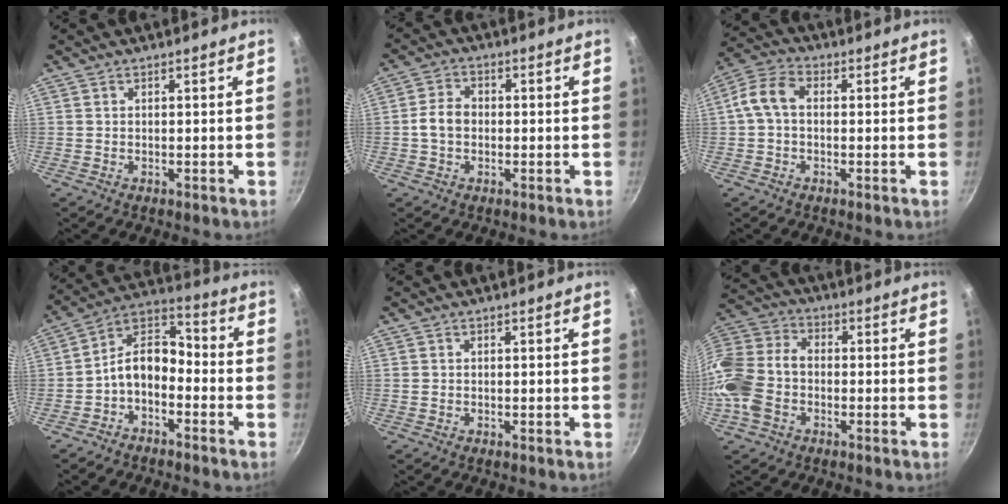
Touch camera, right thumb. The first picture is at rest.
{"total": 5.0, "force": [-0.6, 3.8, 3.2], "torque": [-0.057, 0.016, -0.016]}
{"total": 6.9, "force": [0.2, 4.5, 5.2], "torque": [-0.101, 0.023, -0.004]}
{"total": 9.7, "force": [-3.0, 6.2, 6.9], "torque": [-0.104, 0.066, -0.069]}
{"total": 0.5, "force": [-0.1, 0.4, 0.3], "torque": [-0.007, -0.001, -0.002]}
{"total": 15.0, "force": [-3.0, 10.8, 10.0], "torque": [-0.232, 0.028, -0.065]}